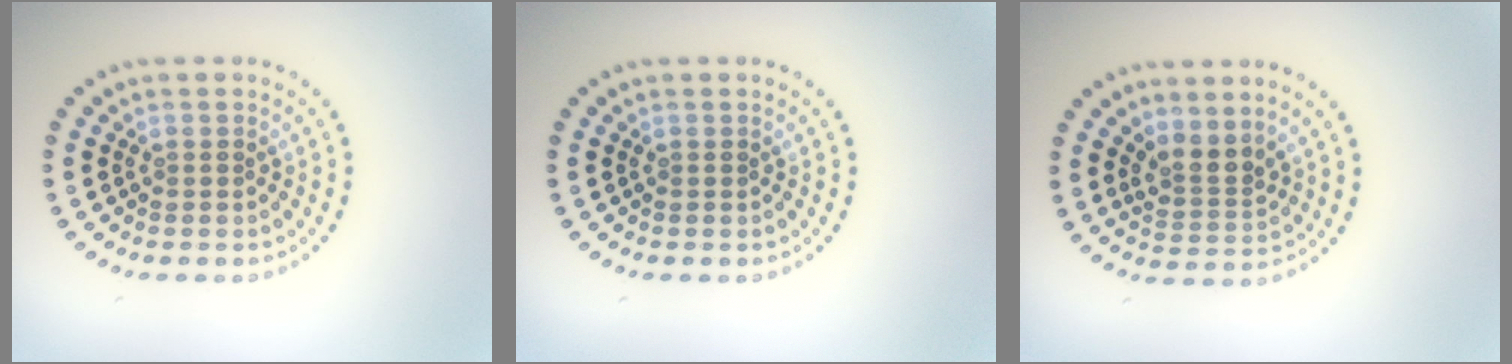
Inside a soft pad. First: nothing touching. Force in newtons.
{"total": 0.0}
{"total": 2.4, "press": 1.8, "slide": 1.7}